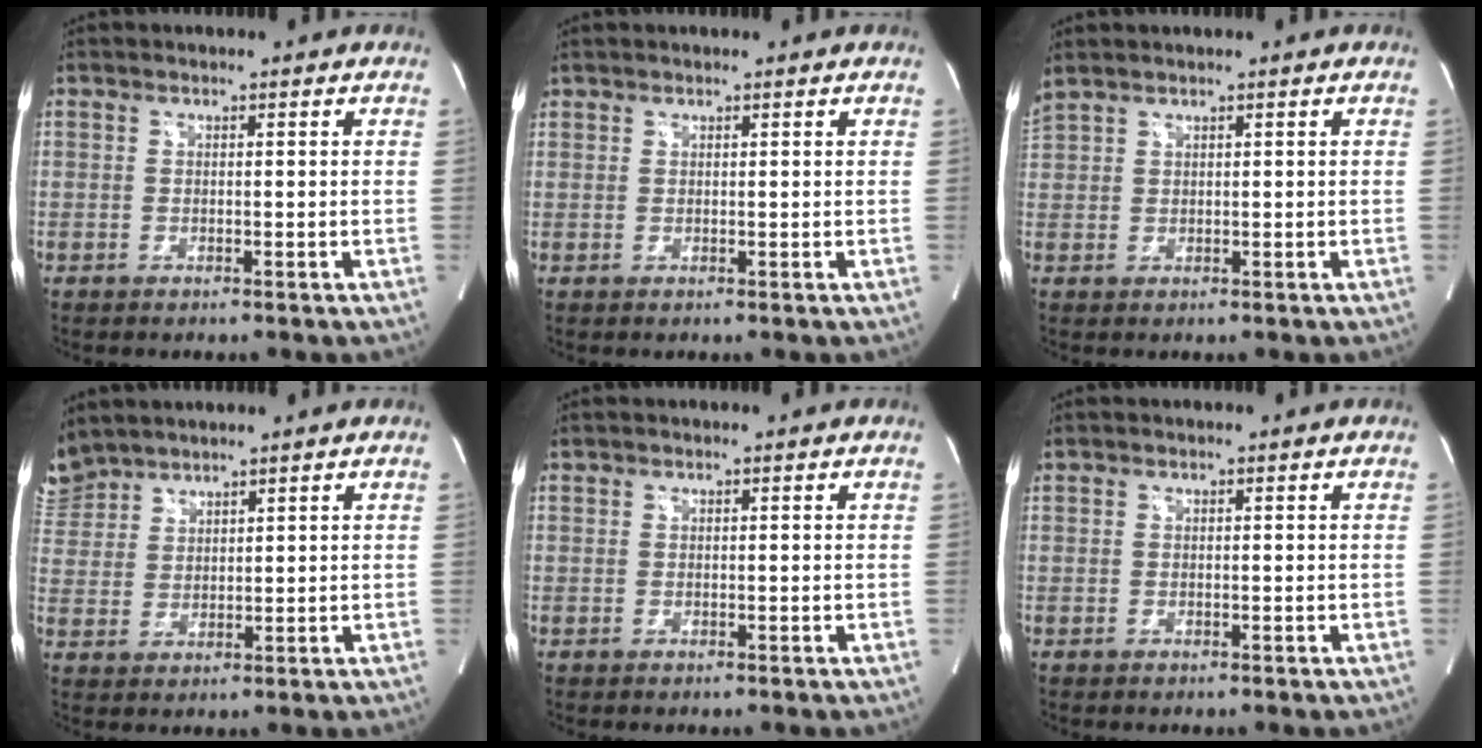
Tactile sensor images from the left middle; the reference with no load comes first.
{"total": 0.6, "force": [0.5, 0.3, 0.0], "torque": [-0.002, 0.004, 0.010]}
{"total": 2.3, "force": [2.1, 0.1, 1.1], "torque": [-0.043, 0.027, 0.055]}
{"total": 6.1, "force": [5.8, 2.0, 0.3], "torque": [-0.015, 0.016, 0.125]}
{"total": 0.0}
{"total": 0.0}